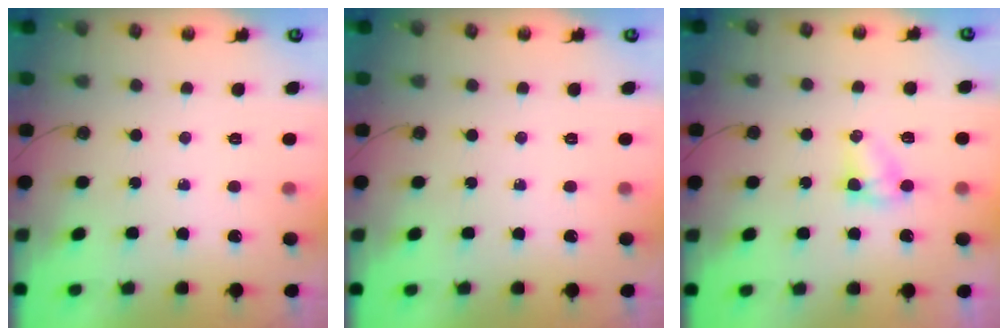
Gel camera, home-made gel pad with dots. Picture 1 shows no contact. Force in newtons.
{"total": 0.0}
{"total": 3.7, "press": 3.7, "slide": 0.5}